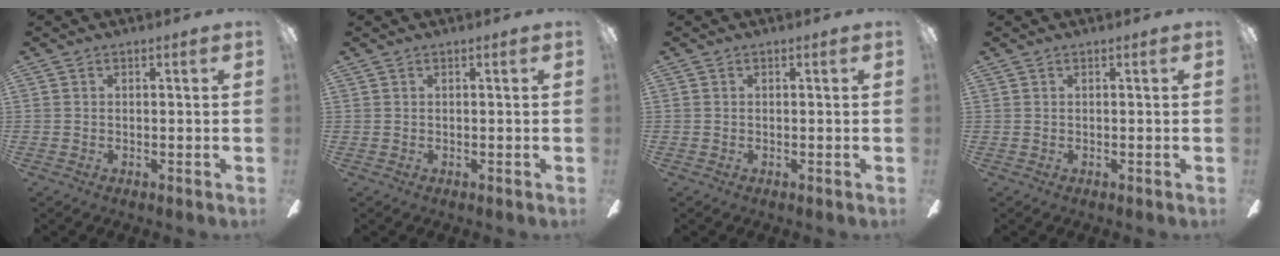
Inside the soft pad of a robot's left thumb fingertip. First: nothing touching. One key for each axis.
{"total": 0.0}
{"total": 0.0}
{"total": 0.0}